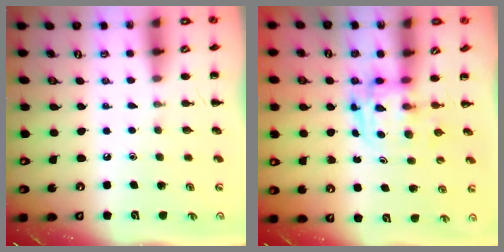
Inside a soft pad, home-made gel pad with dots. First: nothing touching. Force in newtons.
{"total": 3.3, "press": 3.3, "slide": 0.5}